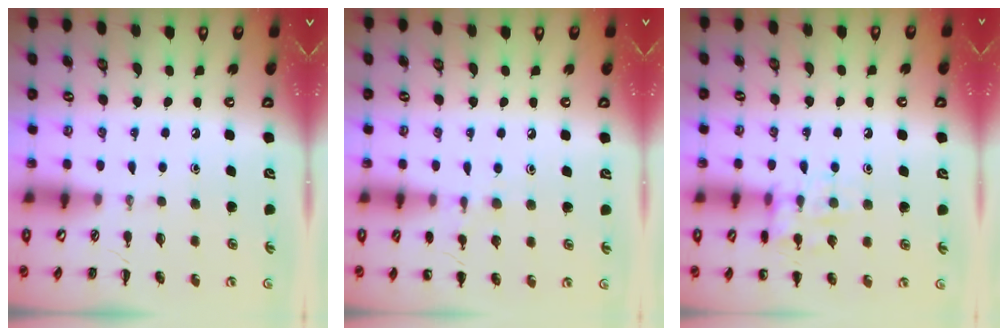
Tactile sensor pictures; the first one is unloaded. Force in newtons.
{"total": 6.3, "press": 6.1, "slide": 1.8}
{"total": 10.3, "press": 10.3, "slide": 1.2}